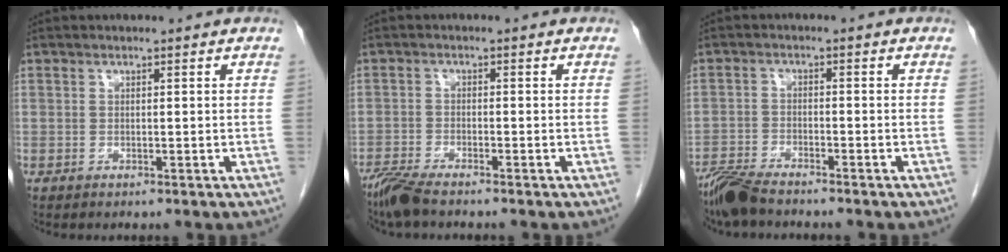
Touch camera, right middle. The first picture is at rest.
{"total": 4.0, "force": [-3.5, 0.2, 2.0], "torque": [-0.045, -0.014, -0.070]}
{"total": 5.6, "force": [-5.1, 0.7, 2.3], "torque": [-0.043, -0.017, -0.097]}